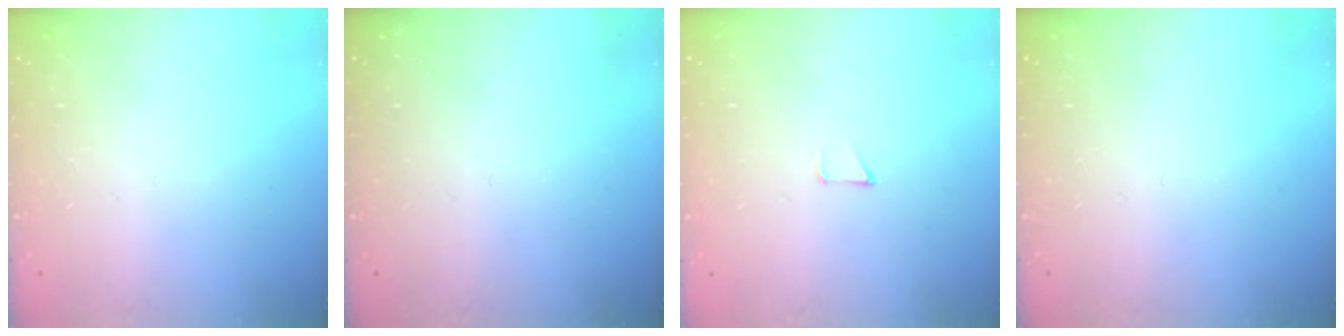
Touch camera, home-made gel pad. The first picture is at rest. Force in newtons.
{"total": 0.0}
{"total": 2.8, "press": 2.8, "slide": 0.2}
{"total": 0.0}